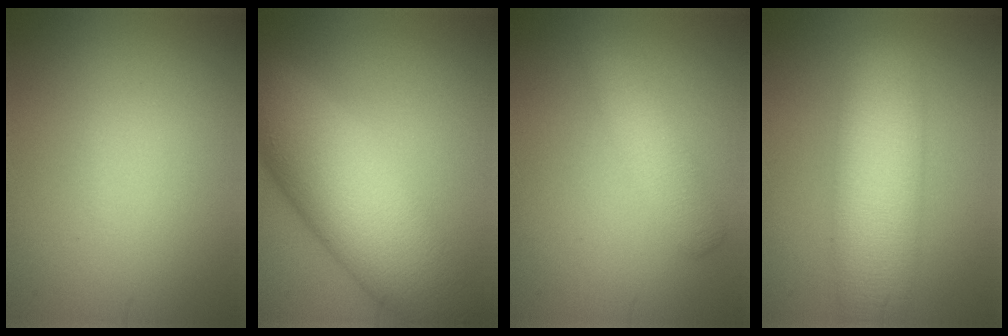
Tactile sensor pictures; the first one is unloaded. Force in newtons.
{"total": 10.7, "press": 10.7, "slide": 0.2}
{"total": 2.8, "press": 2.8, "slide": 0.1}
{"total": 7.6, "press": 7.6, "slide": 0.3}